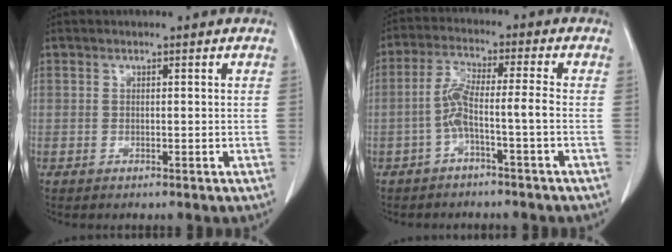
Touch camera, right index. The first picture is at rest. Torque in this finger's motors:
{"motor_torque": [0.81, -0.29, 0.49, 0.15]}